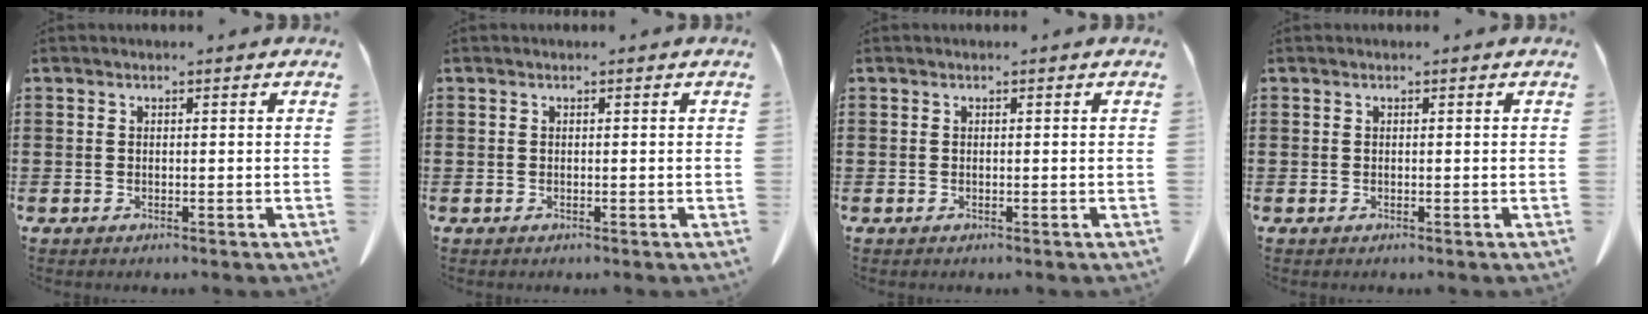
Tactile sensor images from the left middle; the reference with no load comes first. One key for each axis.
{"total": 0.0}
{"total": 0.0}
{"total": 0.0}